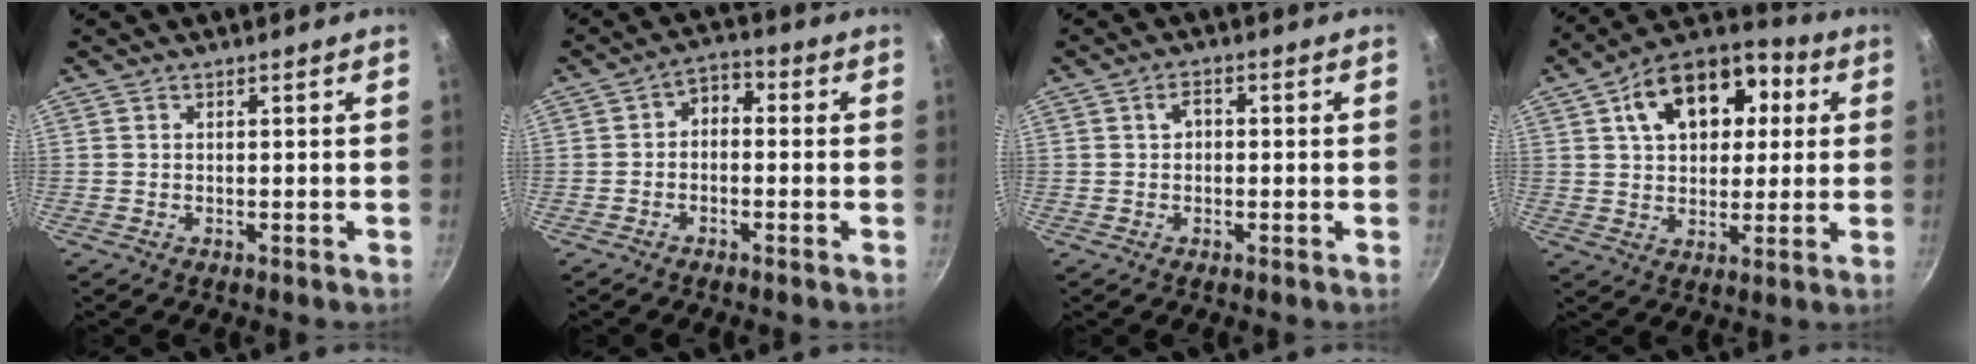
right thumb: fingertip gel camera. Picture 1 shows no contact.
{"total": 4.1, "force": [-0.5, 2.9, 2.8], "torque": [-0.030, 0.021, -0.020]}
{"total": 2.4, "force": [0.1, 1.7, 1.7], "torque": [-0.022, 0.011, -0.001]}
{"total": 17.9, "force": [5.4, 11.9, 12.2], "torque": [-0.167, 0.017, 0.073]}